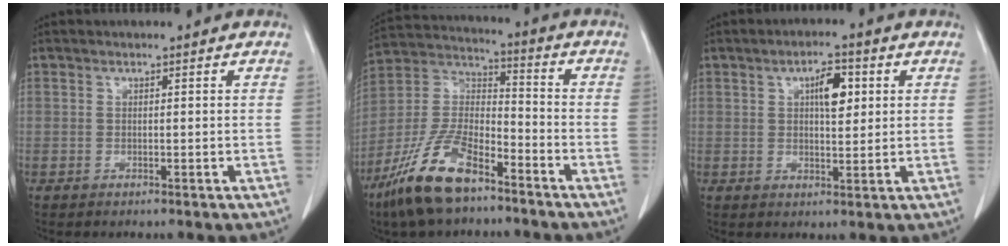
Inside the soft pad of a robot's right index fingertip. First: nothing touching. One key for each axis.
{"total": 14.7, "fx": -9.9, "fy": 5.0, "fz": 9.7, "tx": -0.207, "ty": -0.001, "tz": -0.191}
{"total": 5.2, "fx": 1.6, "fy": 1.9, "fz": 4.5, "tx": -0.074, "ty": 0.007, "tz": 0.025}